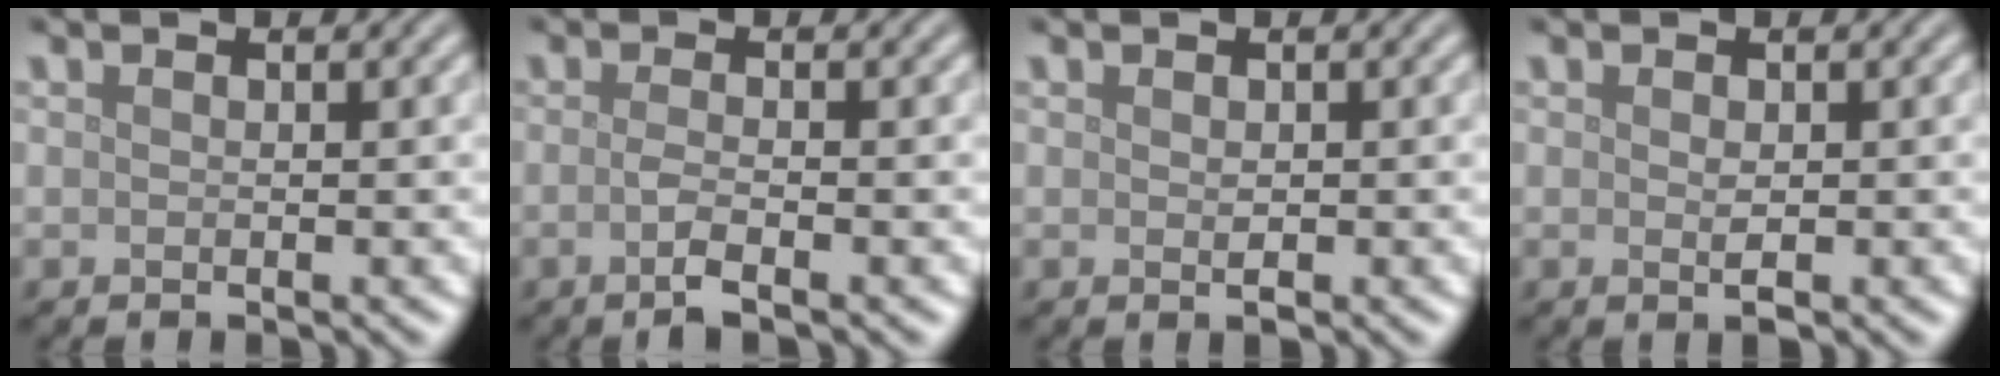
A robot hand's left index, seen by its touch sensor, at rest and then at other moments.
{"total": 2.2, "force": [-0.7, 0.6, 2.0], "torque": [-0.034, -0.001, -0.021]}
{"total": 0.9, "force": [-0.1, 0.4, 0.8], "torque": [-0.014, -0.002, 0.000]}
{"total": 1.1, "force": [0.0, 0.4, 1.0], "torque": [-0.019, -0.003, 0.001]}